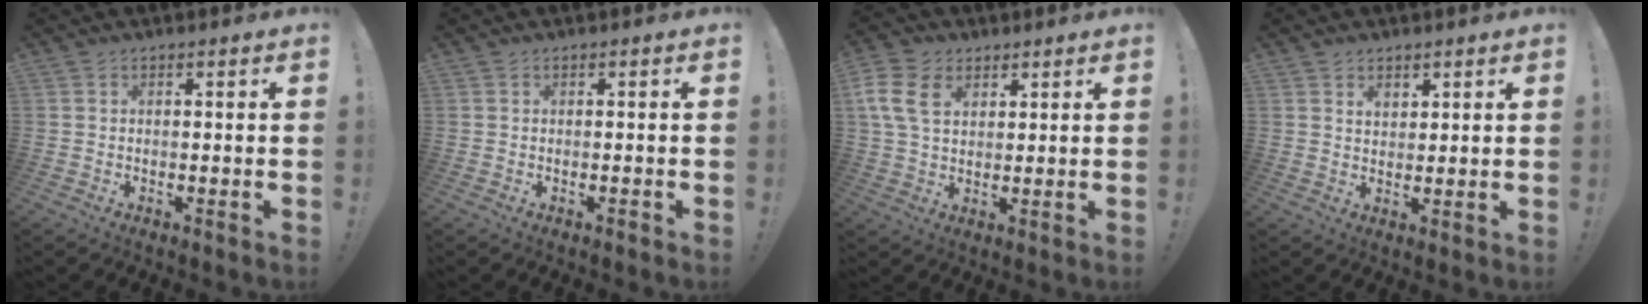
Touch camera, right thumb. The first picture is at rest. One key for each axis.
{"total": 0.6, "fx": -0.5, "fy": 0.0, "fz": 0.3, "tx": -0.006, "ty": 0.001, "tz": -0.009}
{"total": 11.6, "fx": 4.5, "fy": 7.9, "fz": 7.2, "tx": -0.152, "ty": -0.007, "tz": 0.088}
{"total": 2.6, "fx": 1.9, "fy": 1.6, "fz": 0.7, "tx": -0.001, "ty": -0.013, "tz": 0.033}